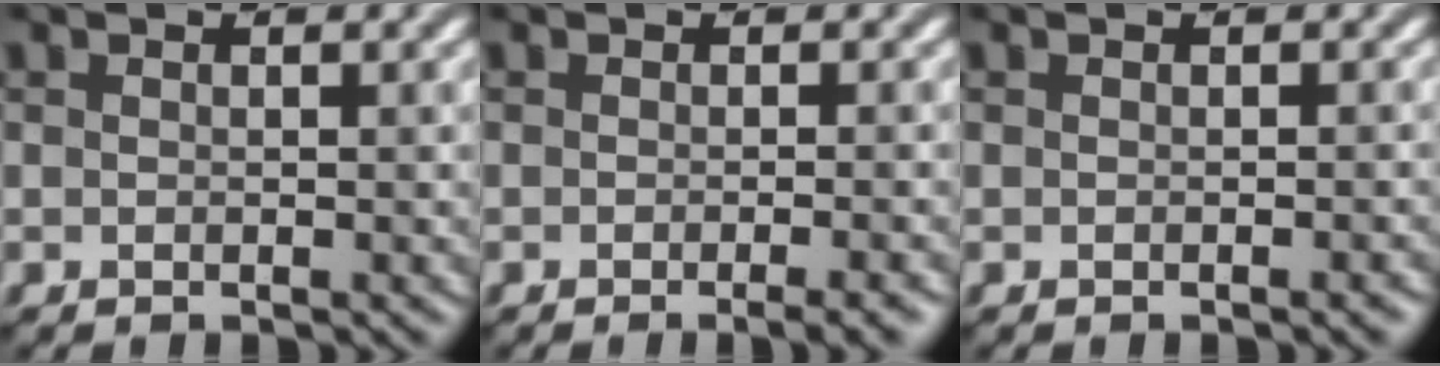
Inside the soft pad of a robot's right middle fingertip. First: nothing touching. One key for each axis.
{"total": 2.8, "fx": -1.2, "fy": 0.8, "fz": 2.3, "tx": -0.014, "ty": 0.001, "tz": -0.017}
{"total": 0.7, "fx": -0.4, "fy": 0.1, "fz": 0.6, "tx": -0.005, "ty": 0.001, "tz": -0.005}